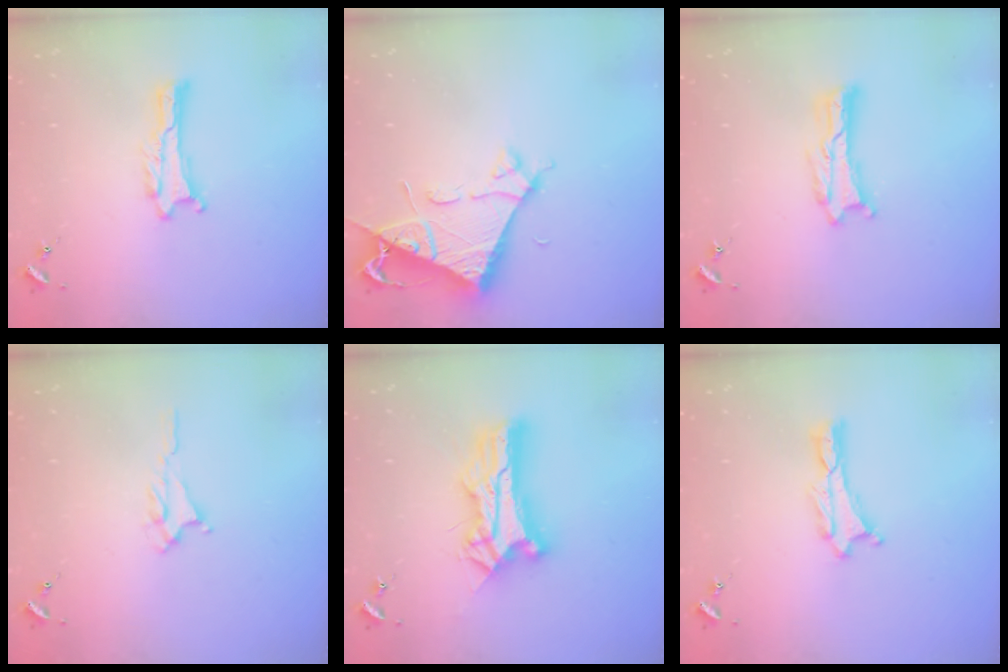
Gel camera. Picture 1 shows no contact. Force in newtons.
{"total": 7.2, "press": 7.2, "slide": 0.7}
{"total": 0.8, "press": 0.8, "slide": 0.2}
{"total": 1.6, "press": 1.5, "slide": 0.4}
{"total": 11.7, "press": 11.6, "slide": 1.0}
{"total": 0.0}